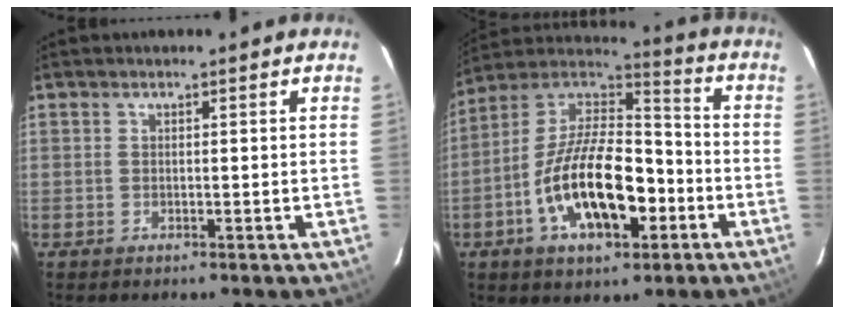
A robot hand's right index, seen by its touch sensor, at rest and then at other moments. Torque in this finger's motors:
{"motor_torque": [1.26, -0.88, 1.05, 0.21]}